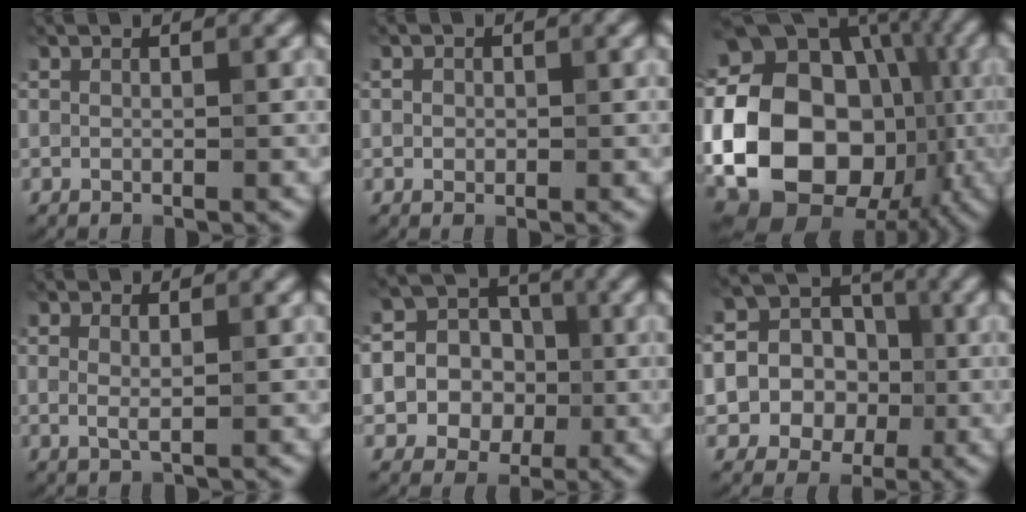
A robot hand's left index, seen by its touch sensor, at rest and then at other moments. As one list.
[{"total": 0.7, "force": [0.0, 0.7, 0.2], "torque": [-0.002, -0.003, -0.002]}, {"total": 23.9, "force": [-3.1, 20.1, 12.6], "torque": [-0.212, -0.004, -0.098]}, {"total": 1.2, "force": [0.3, 0.4, 1.1], "torque": [-0.022, -0.004, 0.006]}, {"total": 9.4, "force": [-1.3, 8.7, 3.4], "torque": [-0.061, 0.012, -0.048]}, {"total": 11.7, "force": [-1.4, 10.9, 4.1], "torque": [-0.088, 0.011, -0.051]}]